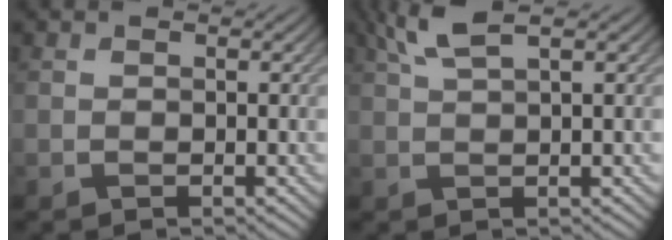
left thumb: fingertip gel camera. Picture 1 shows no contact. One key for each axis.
{"total": 4.3, "fx": 2.3, "fy": 0.9, "fz": 3.5, "tx": -0.068, "ty": 0.019, "tz": 0.048}